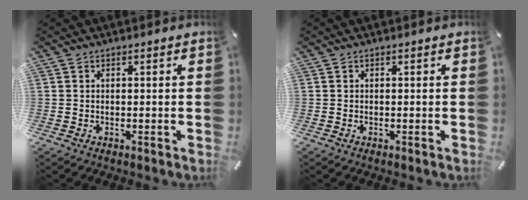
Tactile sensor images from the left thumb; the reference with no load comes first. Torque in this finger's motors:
{"motor_torque": [-0.10, -0.08, -0.05, 0.00, 0.02]}